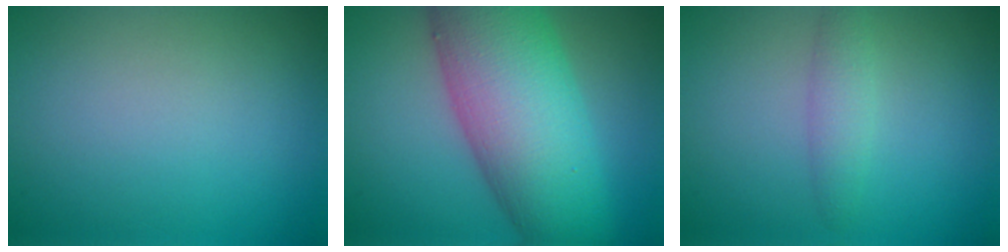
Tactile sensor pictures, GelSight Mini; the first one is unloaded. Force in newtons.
{"total": 13.7, "press": 13.7, "slide": 0.3}
{"total": 1.9, "press": 1.9, "slide": 0.0}